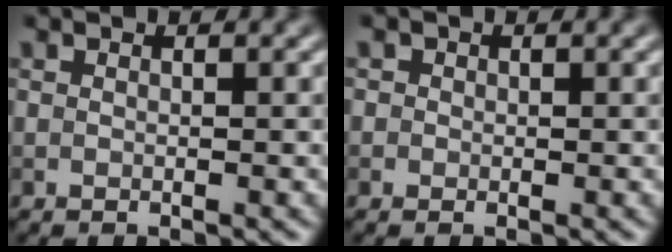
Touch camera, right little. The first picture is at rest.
{"total": 0.9, "force": [0.2, 0.8, 0.1], "torque": [0.004, -0.003, -0.003]}